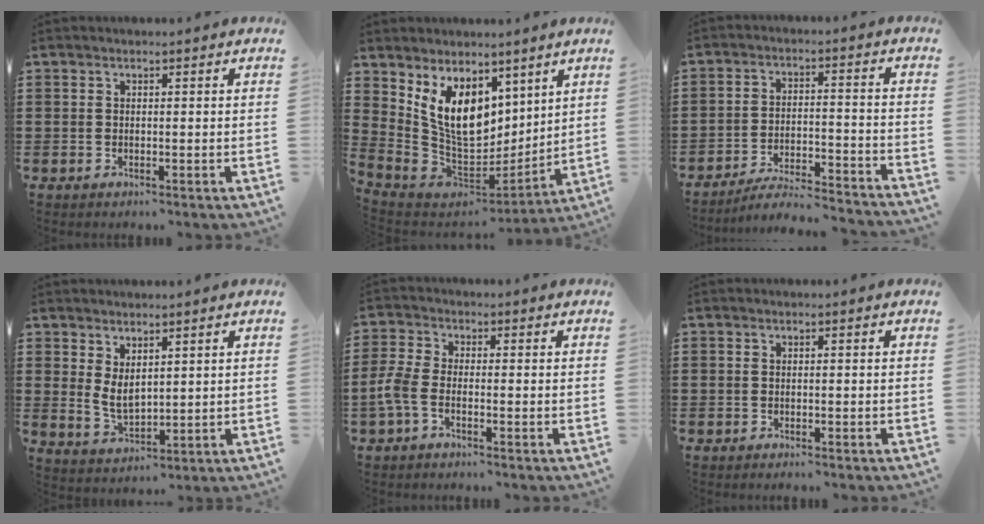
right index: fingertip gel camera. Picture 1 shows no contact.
{"total": 11.4, "force": [4.7, 7.6, 7.1], "torque": [-0.157, -0.021, 0.094]}
{"total": 5.9, "force": [-5.6, 0.1, 1.8], "torque": [-0.036, -0.004, -0.111]}
{"total": 3.6, "force": [1.8, 1.9, 2.5], "torque": [-0.052, 0.002, 0.035]}
{"total": 3.7, "force": [-1.6, 1.3, 3.0], "torque": [-0.087, -0.009, -0.039]}
{"total": 0.6, "force": [-0.6, 0.0, 0.0], "torque": [-0.001, -0.002, -0.012]}